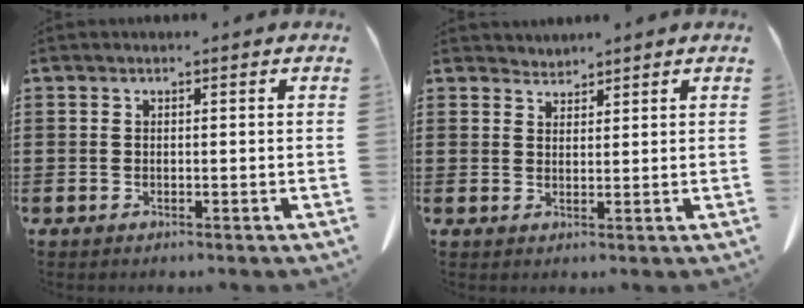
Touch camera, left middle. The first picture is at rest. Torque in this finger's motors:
{"motor_torque": [0.01, -0.12, -0.08, -0.02]}